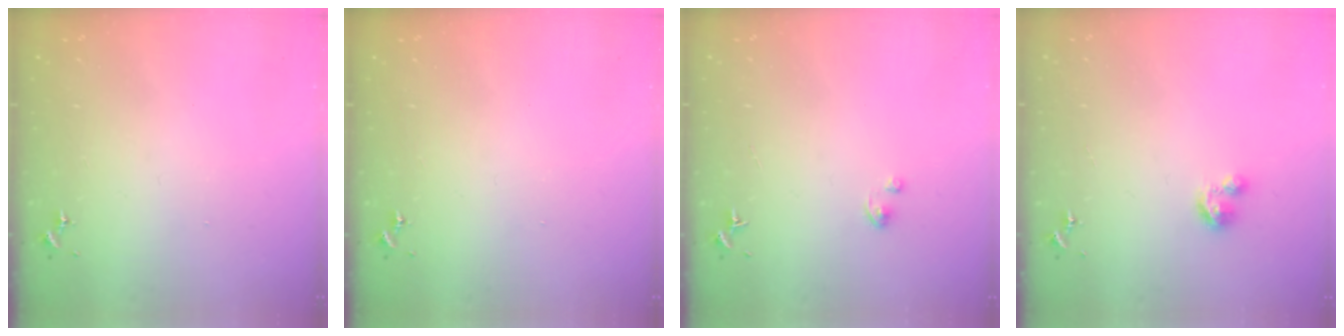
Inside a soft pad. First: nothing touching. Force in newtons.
{"total": 0.0}
{"total": 0.9, "press": 0.8, "slide": 0.2}
{"total": 4.4, "press": 4.4, "slide": 0.4}